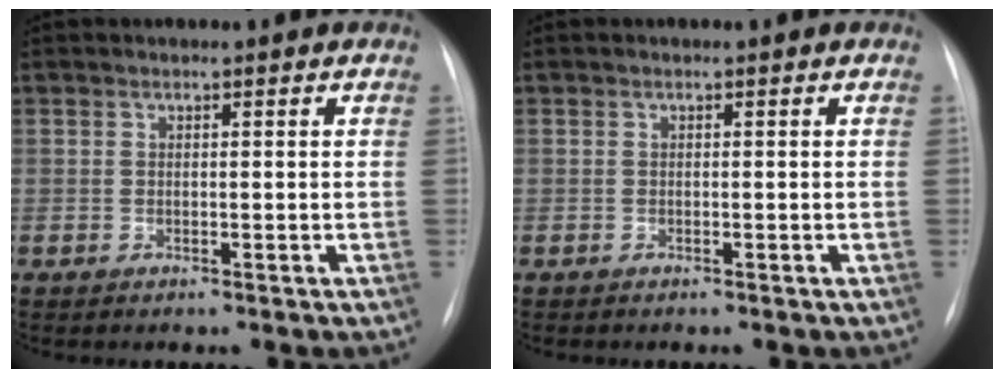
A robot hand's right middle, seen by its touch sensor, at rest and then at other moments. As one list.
[{"total": 0.0}]